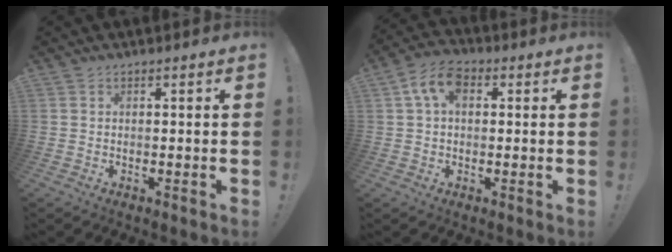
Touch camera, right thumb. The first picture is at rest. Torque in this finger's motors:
{"motor_torque": [0.03, 0.09, 0.30, -0.25, 0.01]}